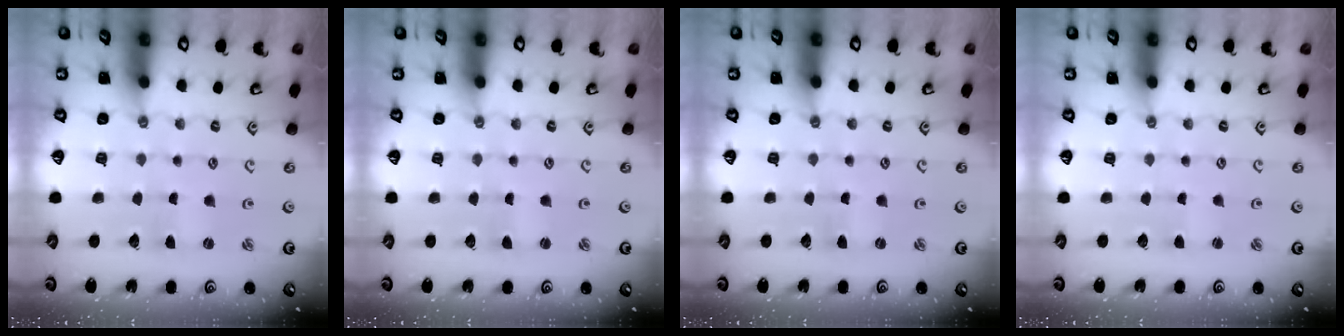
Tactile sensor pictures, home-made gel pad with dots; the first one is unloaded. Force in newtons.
{"total": 0.6, "press": 0.6, "slide": 0.1}
{"total": 0.0}
{"total": 1.6, "press": 1.6, "slide": 0.3}